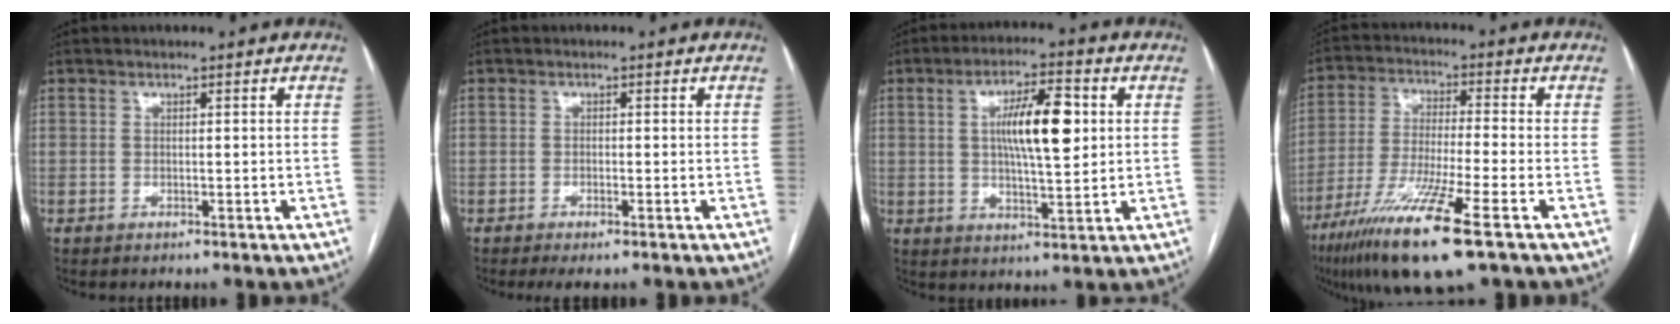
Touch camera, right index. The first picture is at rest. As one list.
[{"total": 1.7, "force": [-1.0, 0.2, 1.4], "torque": [-0.029, -0.005, -0.015]}, {"total": 10.1, "force": [1.9, 2.2, 9.7], "torque": [-0.169, 0.009, 0.032]}, {"total": 14.7, "force": [-8.3, 0.1, 12.2], "torque": [-0.252, -0.040, -0.151]}]